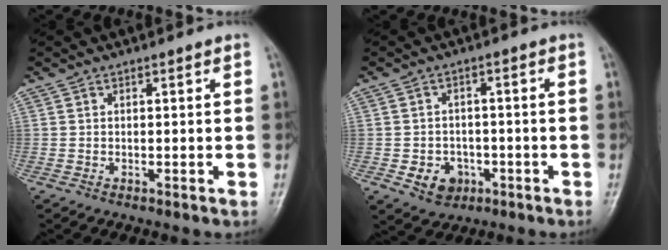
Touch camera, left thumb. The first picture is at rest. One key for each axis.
{"total": 5.9, "fx": -2.1, "fy": 4.9, "fz": 2.5, "tx": -0.016, "ty": 0.016, "tz": -0.027}